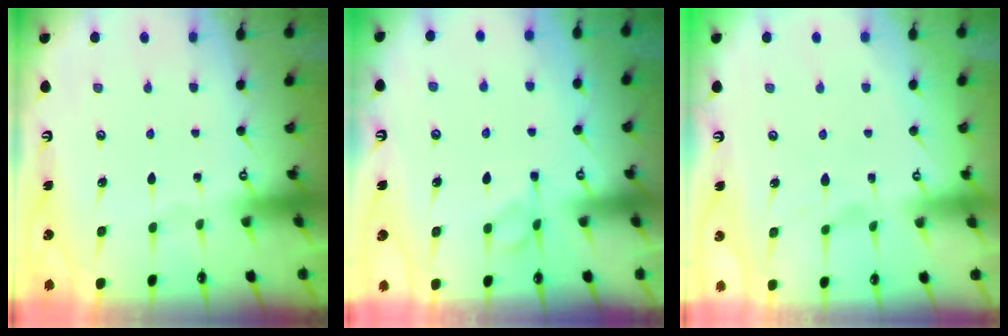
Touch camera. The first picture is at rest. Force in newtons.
{"total": 5.6, "press": 5.5, "slide": 0.8}
{"total": 2.2, "press": 1.8, "slide": 1.2}